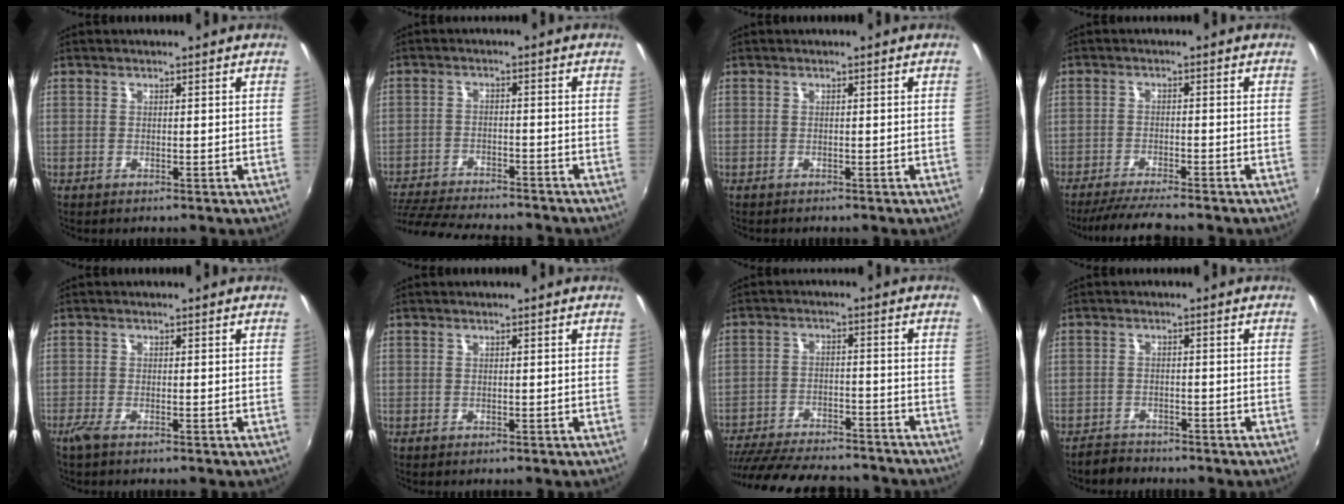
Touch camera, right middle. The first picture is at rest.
{"total": 16.0, "force": [-14.1, 2.9, 6.8], "torque": [-0.150, -0.025, -0.222]}
{"total": 0.5, "force": [-0.5, 0.1, 0.1], "torque": [-0.004, -0.001, -0.009]}
{"total": 7.6, "force": [-6.8, 0.0, 3.4], "torque": [-0.084, -0.015, -0.114]}
{"total": 1.9, "force": [-1.3, 0.1, 1.3], "torque": [-0.030, -0.008, -0.029]}
{"total": 0.0}
{"total": 22.4, "force": [-19.4, 6.0, 9.5], "torque": [-0.197, -0.018, -0.278]}
{"total": 3.0, "force": [-2.8, 1.1, 0.2], "torque": [-0.017, 0.001, -0.052]}